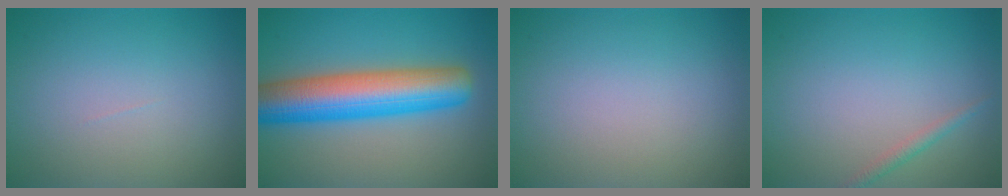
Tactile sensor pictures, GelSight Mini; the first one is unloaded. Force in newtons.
{"total": 9.8, "press": 9.8, "slide": 0.2}
{"total": 0.0}
{"total": 1.0, "press": 1.0, "slide": 0.0}